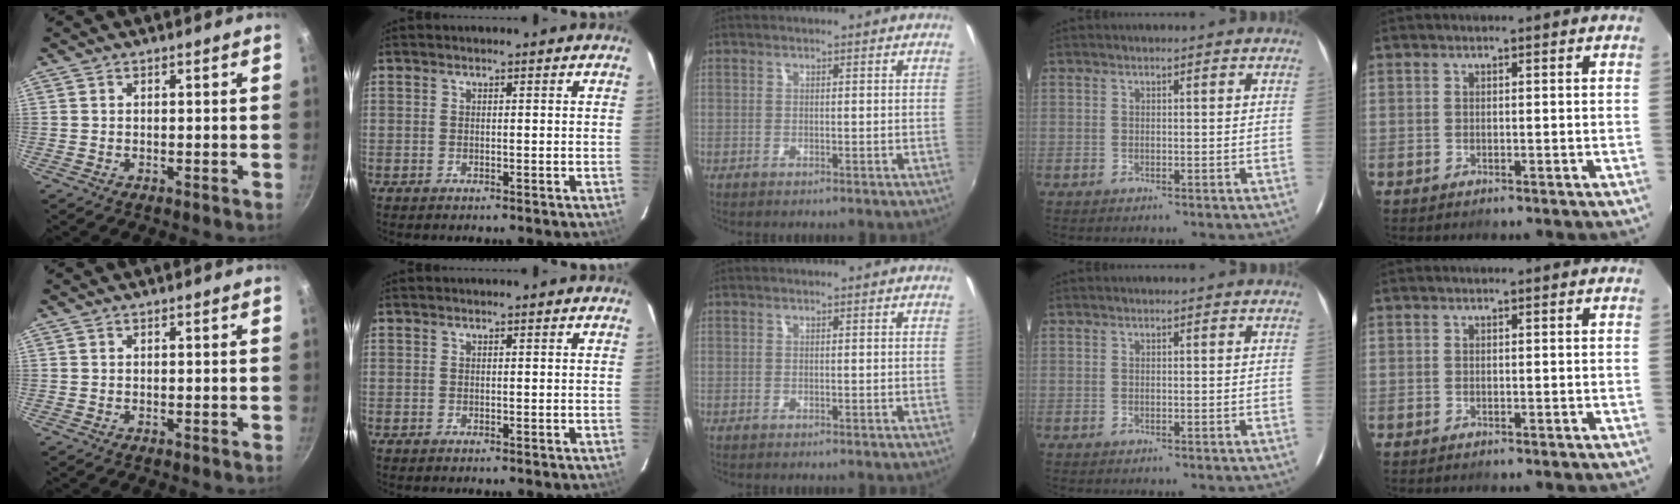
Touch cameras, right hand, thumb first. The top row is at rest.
{}